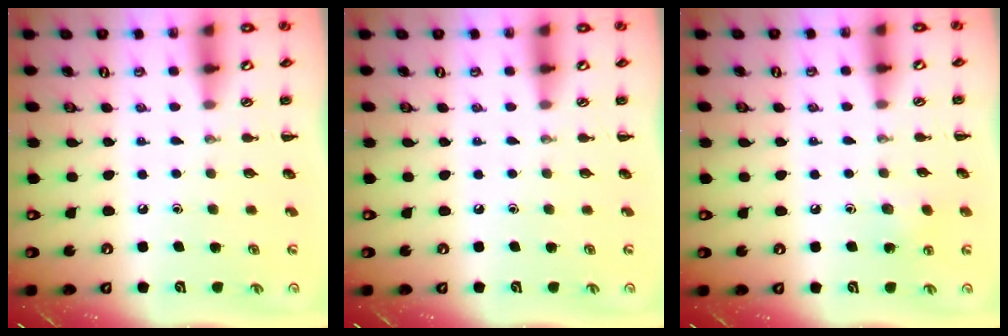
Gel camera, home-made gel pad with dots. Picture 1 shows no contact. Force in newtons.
{"total": 0.0}
{"total": 7.7, "press": 7.5, "slide": 2.0}